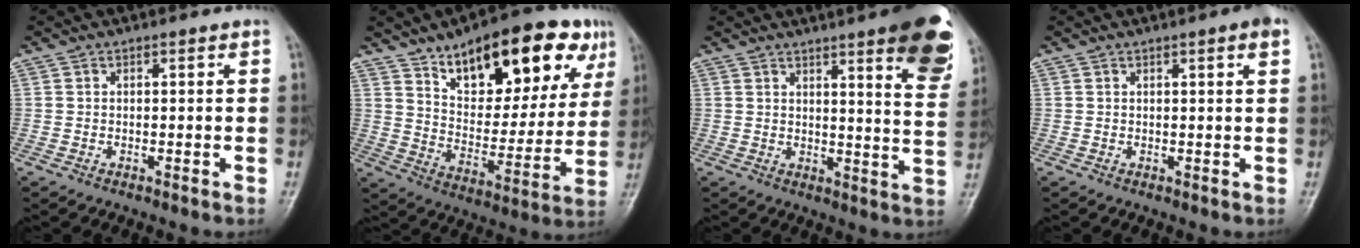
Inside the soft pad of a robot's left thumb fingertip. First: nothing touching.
{"total": 24.3, "force": [13.3, 10.3, 17.6], "torque": [-0.209, -0.032, 0.206]}
{"total": 16.2, "force": [9.4, 2.9, 12.9], "torque": [-0.130, -0.047, 0.107]}
{"total": 2.5, "force": [1.2, 0.1, 2.2], "torque": [-0.032, -0.001, 0.015]}